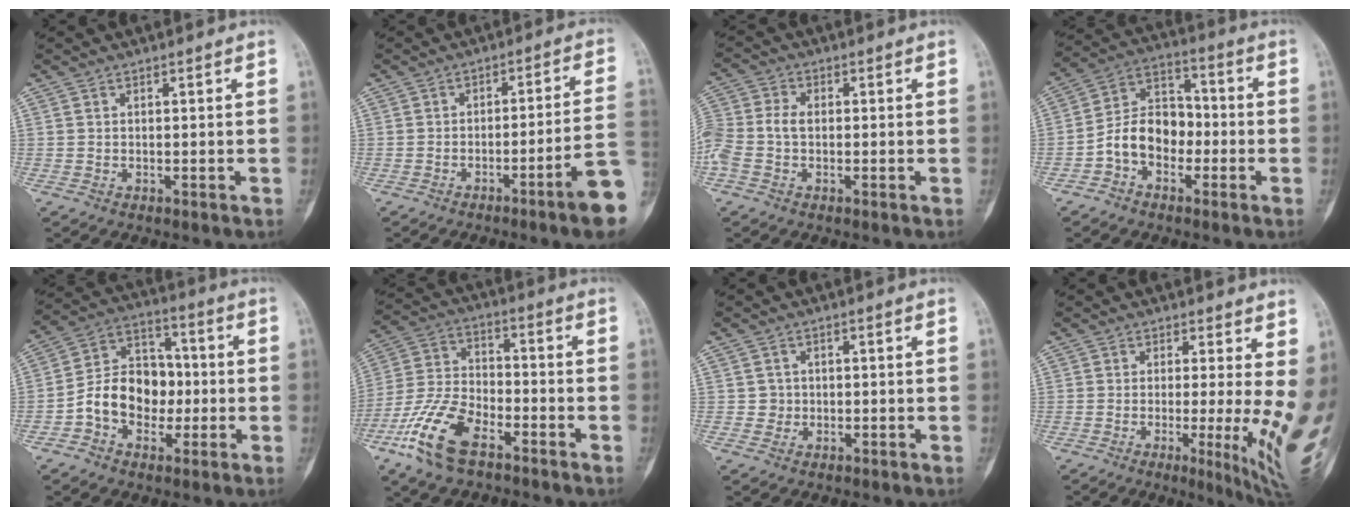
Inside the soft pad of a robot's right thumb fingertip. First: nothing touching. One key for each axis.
{"total": 10.6, "fx": -4.7, "fy": -0.1, "fz": 9.5, "tx": -0.125, "ty": 0.028, "tz": -0.070}
{"total": 8.4, "fx": -1.3, "fy": 5.4, "fz": 6.3, "tx": -0.167, "ty": 0.017, "tz": -0.028}
{"total": 10.5, "fx": -3.3, "fy": 7.6, "fz": 6.5, "tx": -0.093, "ty": 0.045, "tz": -0.071}
{"total": 13.1, "fx": -2.5, "fy": 9.9, "fz": 8.1, "tx": -0.102, "ty": 0.044, "tz": -0.051}
{"total": 14.2, "fx": -8.2, "fy": 6.7, "fz": 9.5, "tx": -0.200, "ty": 0.034, "tz": -0.165}
{"total": 1.9, "fx": -0.2, "fy": 1.9, "fz": 0.0, "tx": 0.015, "ty": 0.008, "tz": -0.006}
{"total": 10.2, "fx": 0.1, "fy": 1.7, "fz": 10.1, "tx": -0.122, "ty": -0.017, "tz": 0.004}